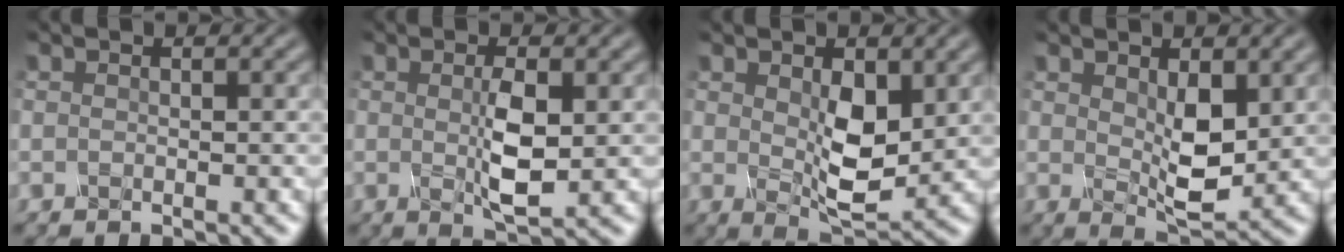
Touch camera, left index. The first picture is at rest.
{"total": 3.1, "force": [0.2, 0.5, 3.0], "torque": [-0.075, -0.004, 0.013]}
{"total": 4.4, "force": [0.7, 2.1, 3.8], "torque": [-0.084, -0.008, 0.026]}
{"total": 3.7, "force": [0.7, 1.8, 3.2], "torque": [-0.077, -0.008, 0.027]}